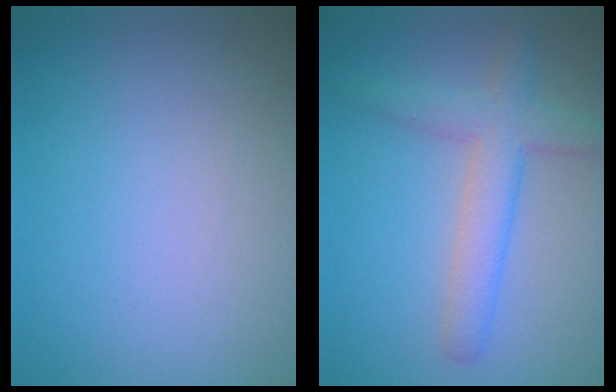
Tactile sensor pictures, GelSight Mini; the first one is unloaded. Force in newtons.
{"total": 3.9, "press": 3.9, "slide": 0.1}